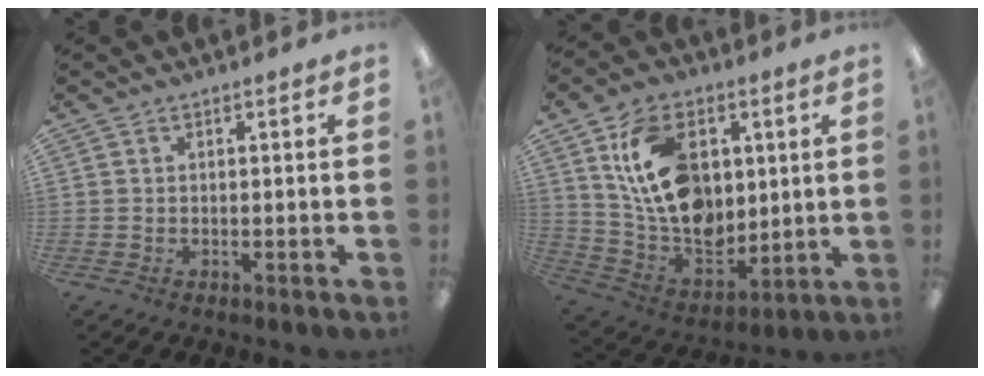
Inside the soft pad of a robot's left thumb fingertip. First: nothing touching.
{"total": 18.3, "force": [5.8, 12.9, 11.6], "torque": [-0.223, -0.006, 0.110]}